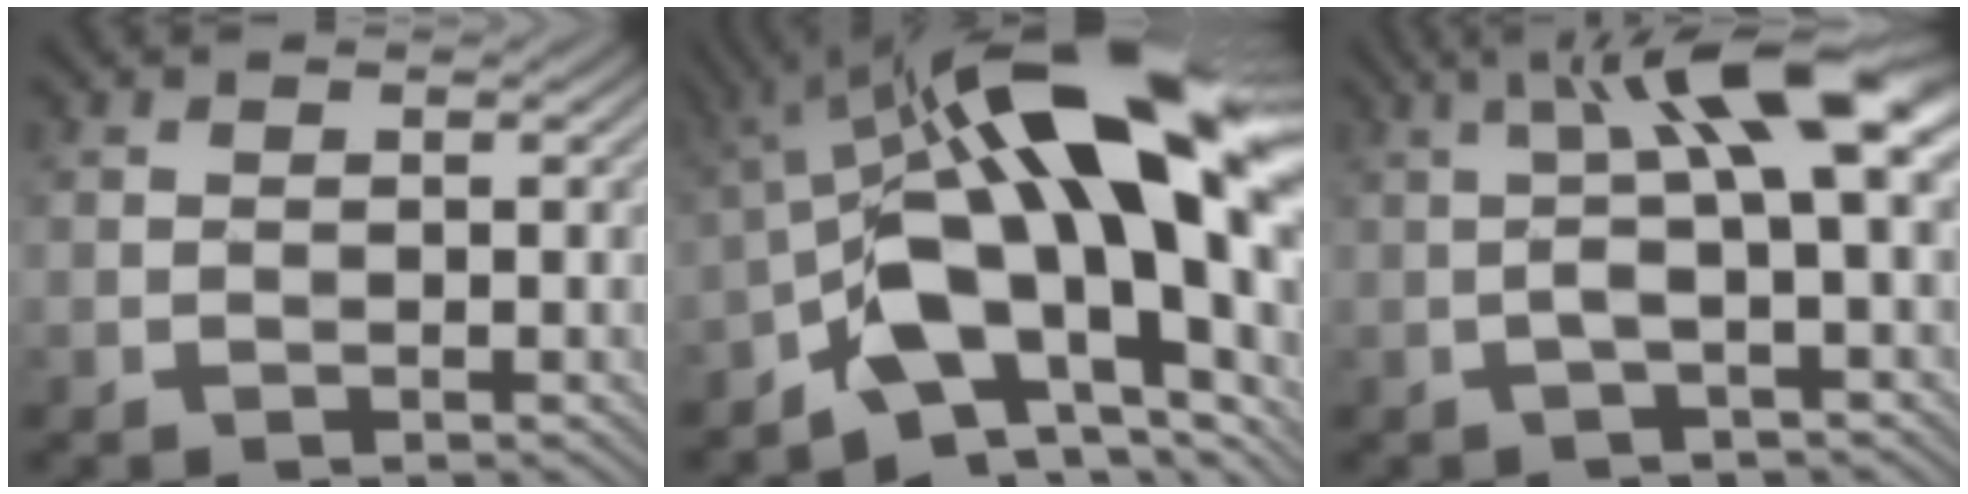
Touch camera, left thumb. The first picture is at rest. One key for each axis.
{"total": 18.9, "fx": -0.3, "fy": 8.7, "fz": 16.7, "tx": -0.267, "ty": 0.019, "tz": -0.016}
{"total": 9.8, "fx": 1.7, "fy": 1.8, "fz": 9.4, "tx": -0.158, "ty": 0.028, "tz": 0.019}